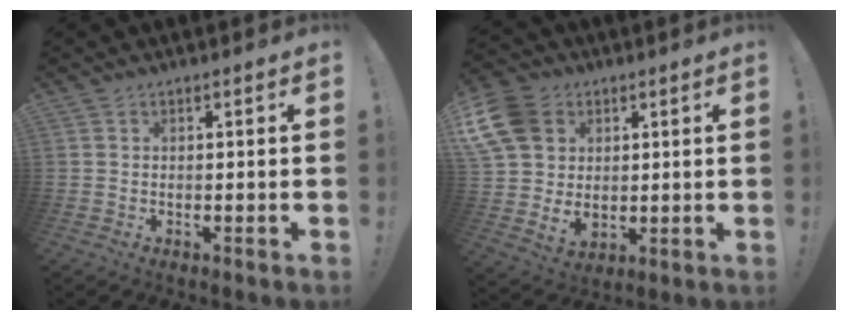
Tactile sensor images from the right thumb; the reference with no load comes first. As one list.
[{"total": 14.2, "force": [4.0, 11.8, 6.9], "torque": [-0.123, -0.025, 0.083]}]